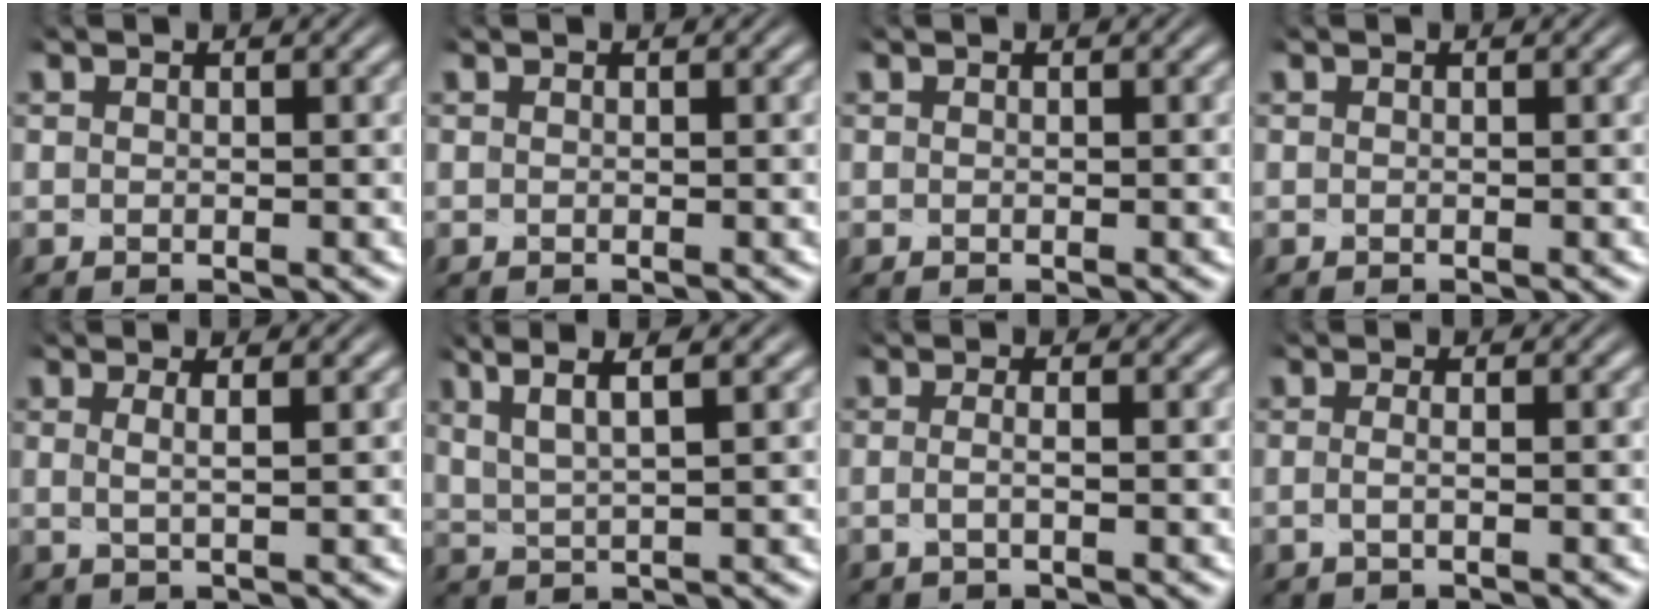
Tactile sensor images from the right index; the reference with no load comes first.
{"total": 0.0}
{"total": 0.0}
{"total": 0.0}
{"total": 1.7, "force": [0.4, 0.4, 1.6], "torque": [-0.036, -0.007, 0.011]}
{"total": 5.3, "force": [2.7, 2.7, 3.6], "torque": [-0.076, 0.009, 0.042]}
{"total": 1.5, "force": [-1.1, 0.3, 1.0], "torque": [-0.031, -0.007, -0.019]}
{"total": 1.1, "force": [-0.9, 0.2, 0.7], "torque": [-0.023, -0.006, -0.017]}